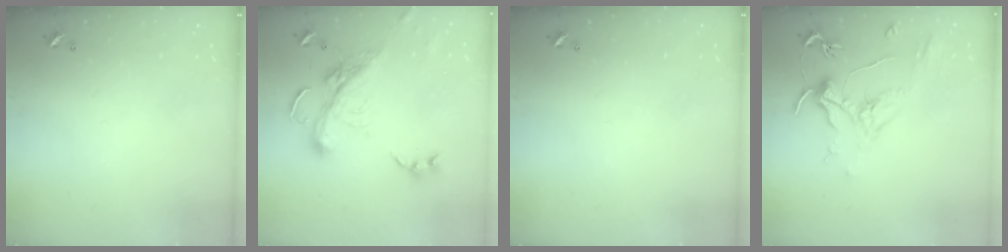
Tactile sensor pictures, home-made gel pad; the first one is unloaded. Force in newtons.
{"total": 6.2, "press": 6.1, "slide": 1.5}
{"total": 0.0}
{"total": 1.9, "press": 1.7, "slide": 0.9}